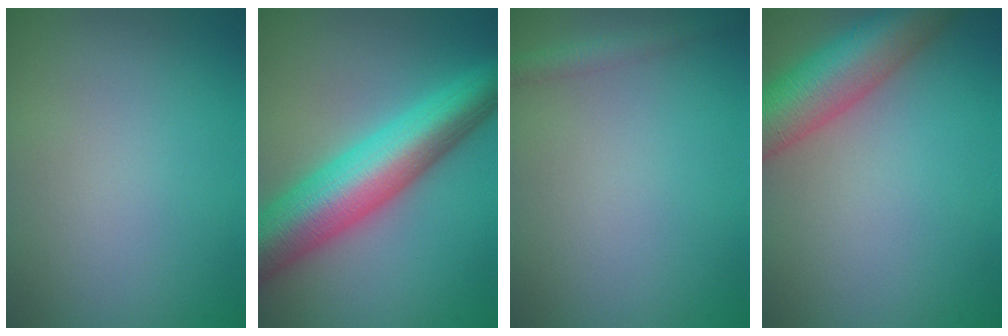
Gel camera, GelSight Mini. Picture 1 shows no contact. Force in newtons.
{"total": 10.1, "press": 10.1, "slide": 0.3}
{"total": 1.5, "press": 1.5, "slide": 0.1}
{"total": 7.9, "press": 7.9, "slide": 0.4}